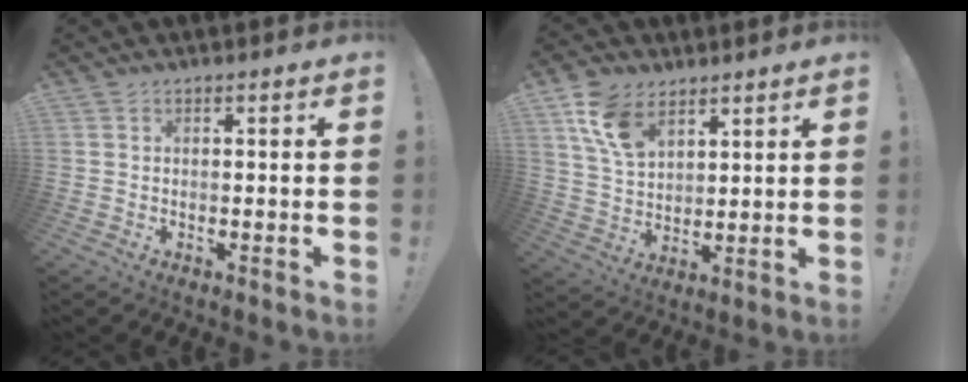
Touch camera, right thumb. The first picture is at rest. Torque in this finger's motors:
{"motor_torque": [-0.03, 0.04, 0.00, 0.49, 0.13]}